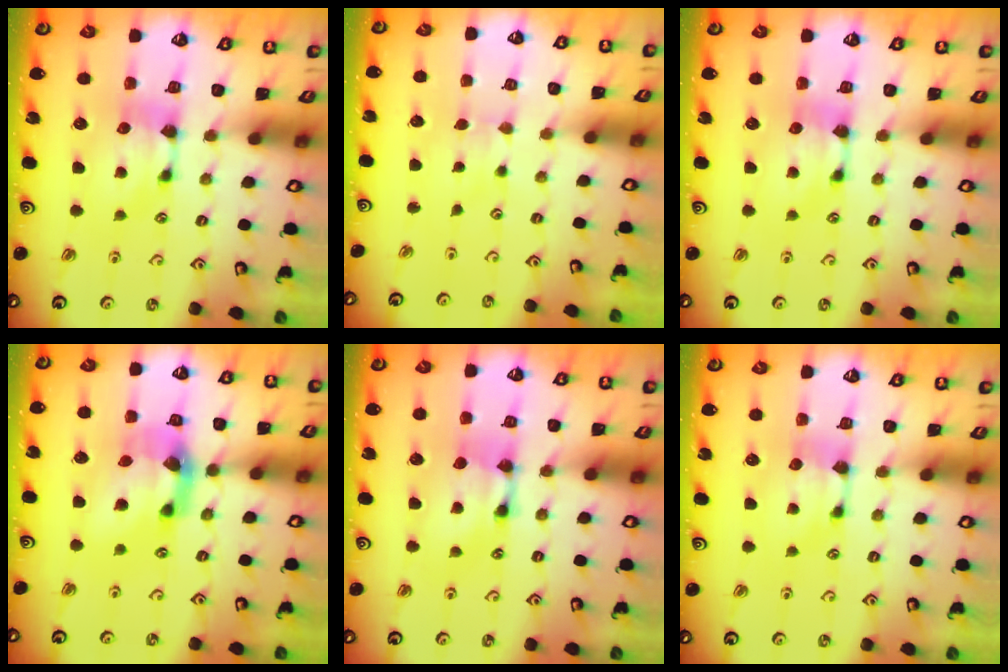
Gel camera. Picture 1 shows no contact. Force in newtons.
{"total": 2.3, "press": 2.3, "slide": 0.1}
{"total": 0.0}
{"total": 5.5, "press": 5.1, "slide": 2.1}
{"total": 1.7, "press": 1.7, "slide": 0.1}
{"total": 0.0}